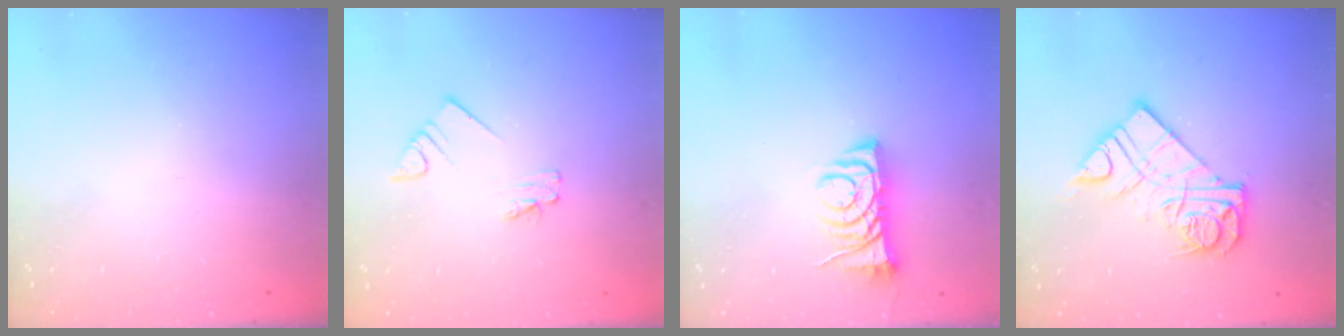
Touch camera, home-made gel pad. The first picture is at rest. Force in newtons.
{"total": 2.0, "press": 2.0, "slide": 0.3}
{"total": 7.6, "press": 7.5, "slide": 1.0}
{"total": 13.7, "press": 13.7, "slide": 1.4}